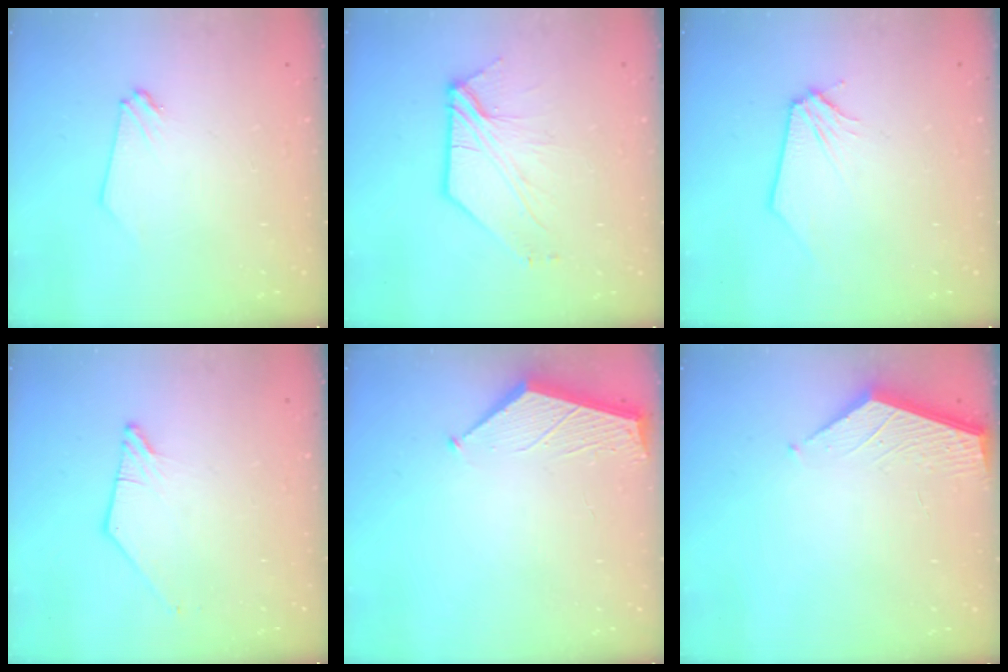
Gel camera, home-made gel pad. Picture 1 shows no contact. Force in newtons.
{"total": 6.3, "press": 6.2, "slide": 0.8}
{"total": 0.0}
{"total": 1.3, "press": 1.2, "slide": 0.3}
{"total": 3.4, "press": 3.4, "slide": 0.3}
{"total": 2.1, "press": 2.1, "slide": 0.2}